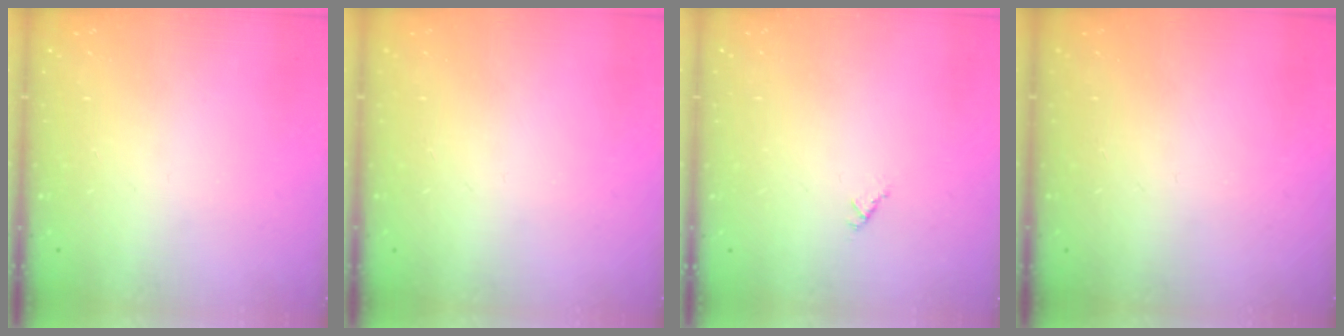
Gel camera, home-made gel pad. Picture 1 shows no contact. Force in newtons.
{"total": 0.0}
{"total": 0.6, "press": 0.6, "slide": 0.2}
{"total": 0.0}